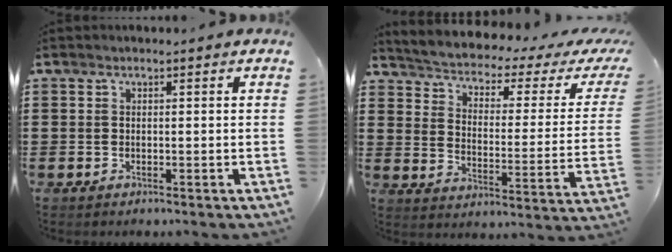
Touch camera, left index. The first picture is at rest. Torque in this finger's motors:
{"motor_torque": [1.95, -0.19, 1.05, 0.06]}